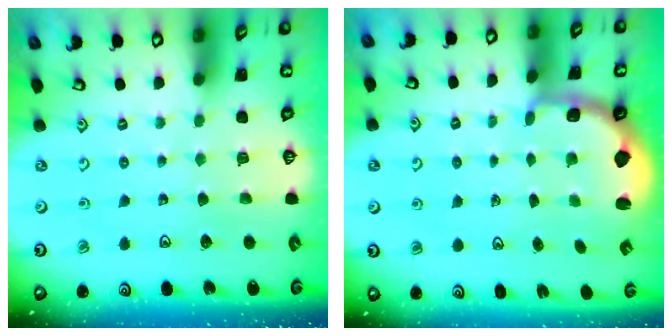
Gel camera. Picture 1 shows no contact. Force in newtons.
{"total": 2.5, "press": 1.2, "slide": 2.2}